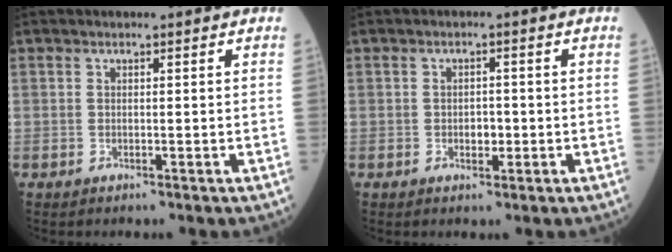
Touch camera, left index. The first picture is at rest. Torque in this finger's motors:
{"motor_torque": [0.16, 0.11, 0.00, 0.00]}